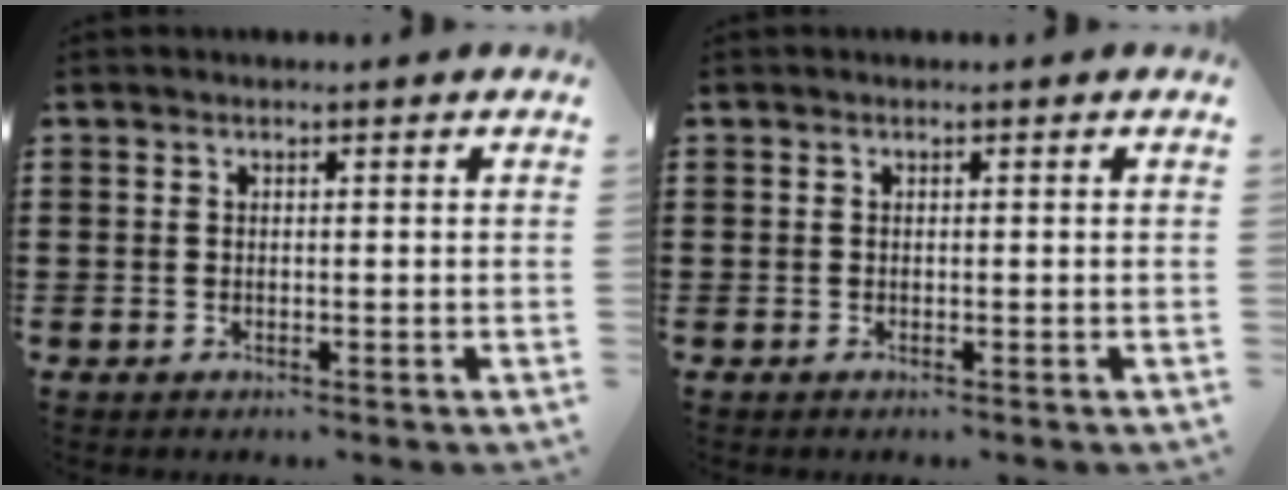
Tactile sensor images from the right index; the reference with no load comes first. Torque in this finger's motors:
{"motor_torque": [0.34, 0.66, -0.19, -0.16]}